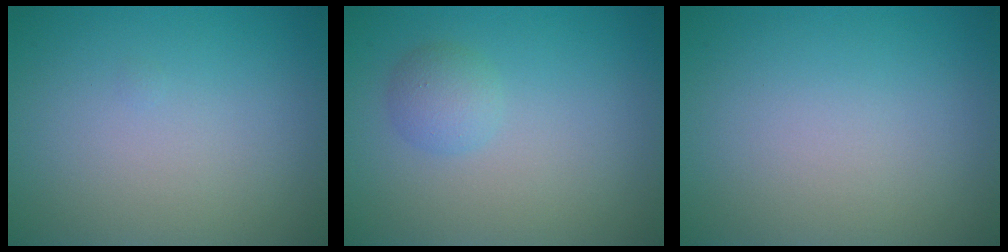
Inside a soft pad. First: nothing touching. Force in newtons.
{"total": 1.7, "press": 1.7, "slide": 0.2}
{"total": 0.0}